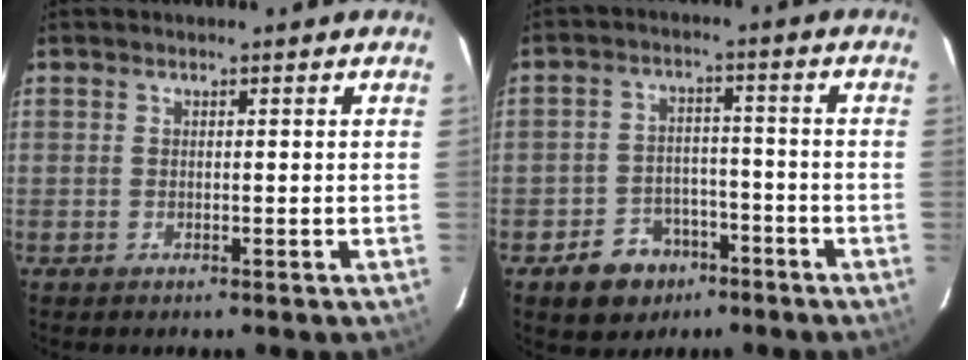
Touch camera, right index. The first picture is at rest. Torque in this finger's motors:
{"motor_torque": [0.33, -0.25, 0.04, -0.05]}